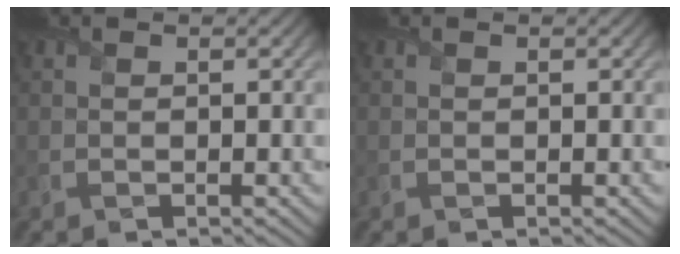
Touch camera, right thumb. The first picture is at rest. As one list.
[{"total": 0.0}]